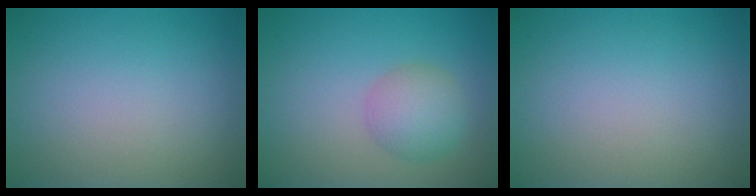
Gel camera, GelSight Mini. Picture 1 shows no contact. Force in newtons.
{"total": 3.3, "press": 3.3, "slide": 0.1}
{"total": 0.0}